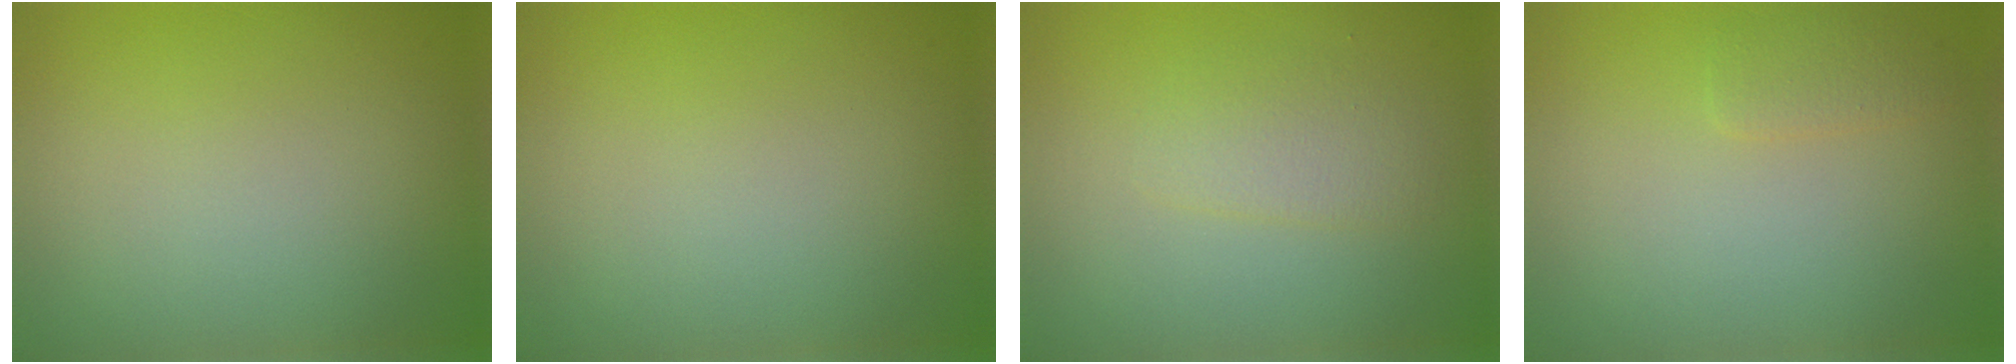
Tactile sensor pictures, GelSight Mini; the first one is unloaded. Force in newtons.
{"total": 0.0}
{"total": 2.0, "press": 2.0, "slide": 0.1}
{"total": 1.3, "press": 1.3, "slide": 0.1}